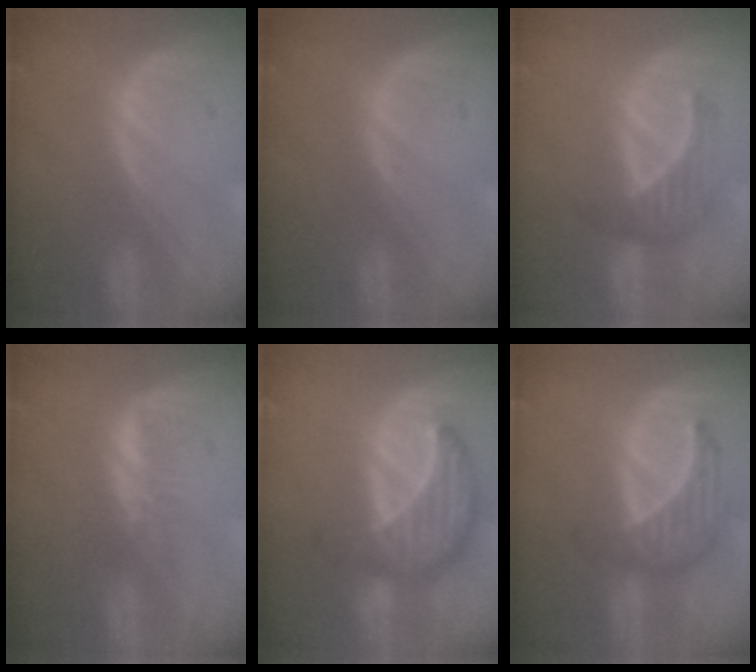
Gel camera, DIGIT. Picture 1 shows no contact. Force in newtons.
{"total": 0.0}
{"total": 4.1, "press": 4.0, "slide": 0.8}
{"total": 2.0, "press": 1.8, "slide": 0.6}
{"total": 9.6, "press": 9.6, "slide": 0.8}
{"total": 6.6, "press": 6.5, "slide": 1.2}